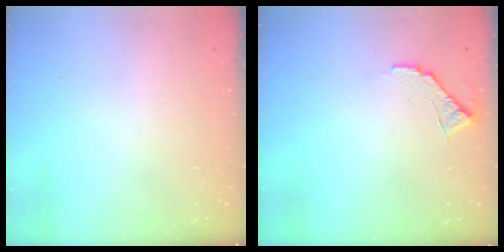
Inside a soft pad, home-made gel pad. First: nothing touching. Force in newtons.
{"total": 6.0, "press": 6.0, "slide": 0.4}